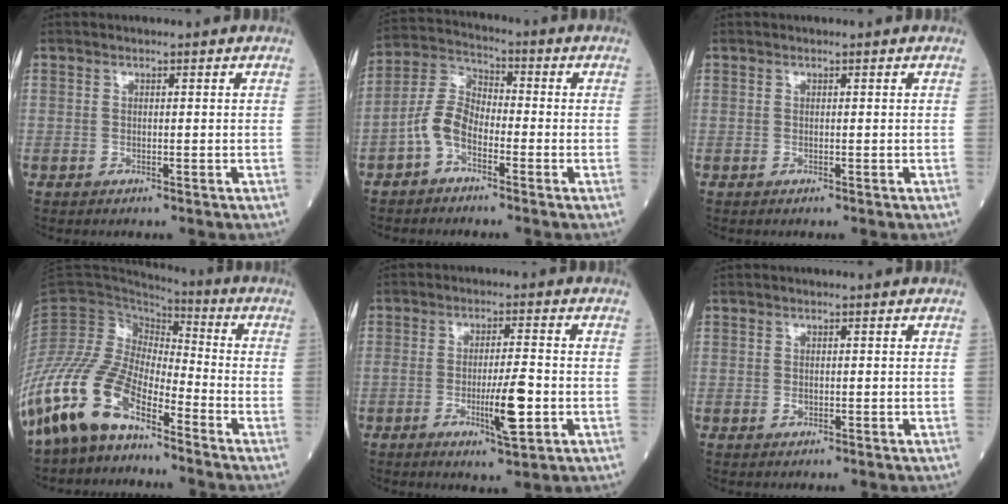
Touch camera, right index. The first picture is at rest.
{"total": 6.7, "force": [-3.1, 3.8, 4.6], "torque": [-0.107, 0.020, -0.070]}
{"total": 0.0}
{"total": 14.5, "force": [-10.4, 5.5, 8.5], "torque": [-0.195, 0.012, -0.208]}
{"total": 6.9, "force": [-2.0, 0.7, 6.6], "torque": [-0.110, -0.009, -0.030]}
{"total": 0.6, "force": [-0.1, 0.5, 0.4], "torque": [-0.007, 0.001, -0.003]}